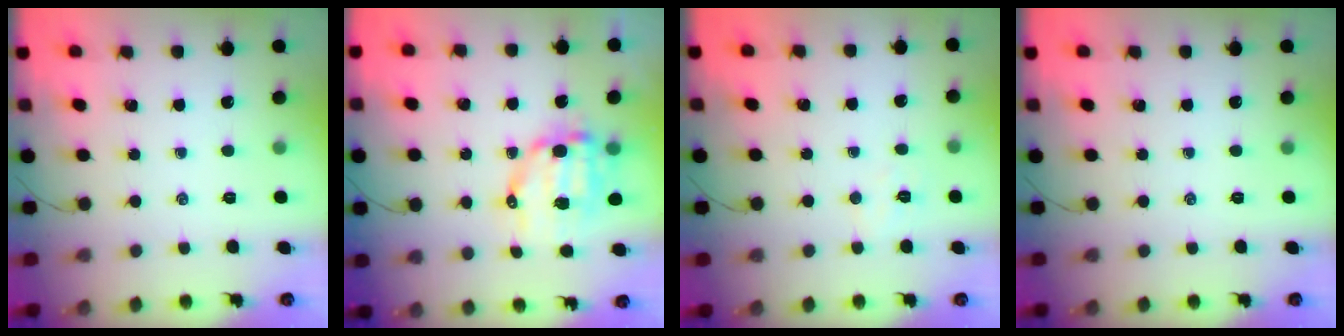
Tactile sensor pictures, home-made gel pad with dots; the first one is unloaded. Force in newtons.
{"total": 10.5, "press": 10.3, "slide": 2.2}
{"total": 4.3, "press": 4.2, "slide": 0.9}
{"total": 0.0}